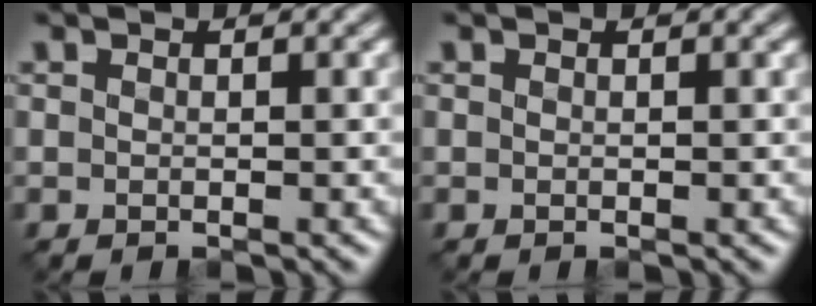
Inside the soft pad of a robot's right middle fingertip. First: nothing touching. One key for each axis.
{"total": 0.0}